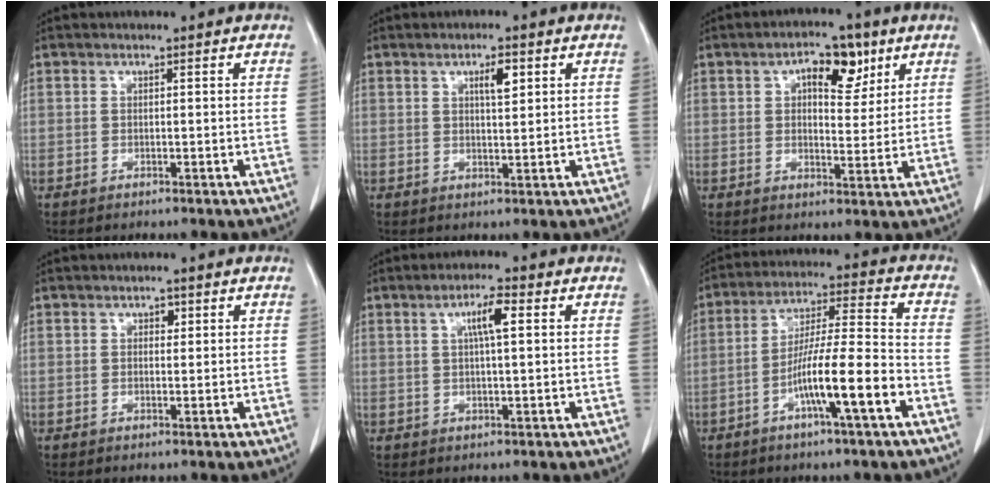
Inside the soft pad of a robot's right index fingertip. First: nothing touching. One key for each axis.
{"total": 3.8, "fx": 1.6, "fy": 1.2, "fz": 3.3, "tx": -0.058, "ty": 0.002, "tz": 0.029}
{"total": 8.3, "fx": 3.8, "fy": 4.0, "fz": 6.3, "tx": -0.096, "ty": 0.019, "tz": 0.060}
{"total": 1.7, "fx": 0.6, "fy": 1.2, "fz": 1.1, "tx": -0.025, "ty": 0.008, "tz": 0.012}
{"total": 4.9, "fx": 1.5, "fy": 0.9, "fz": 4.6, "tx": -0.087, "ty": 0.008, "tz": 0.028}
{"total": 12.6, "fx": -5.2, "fy": 0.4, "fz": 11.5, "tx": -0.206, "ty": 0.006, "tz": -0.090}